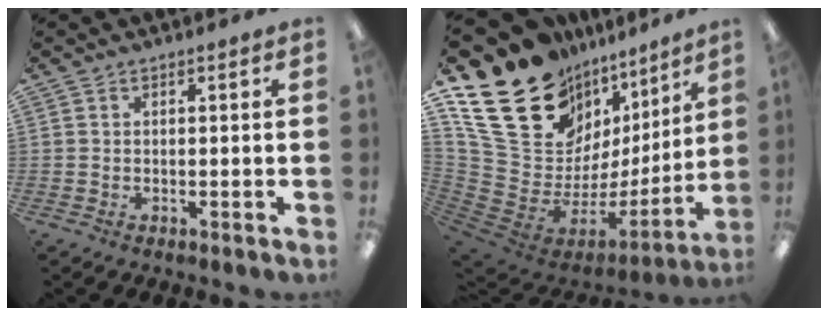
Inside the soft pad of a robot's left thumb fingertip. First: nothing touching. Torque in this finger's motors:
{"motor_torque": [2.41, 2.60, 1.53, -1.24, 0.32]}